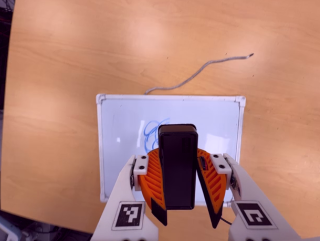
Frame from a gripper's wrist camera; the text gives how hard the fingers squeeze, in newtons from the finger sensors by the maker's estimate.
{"total": 10.1, "left": 9.4, "right": 10.8}